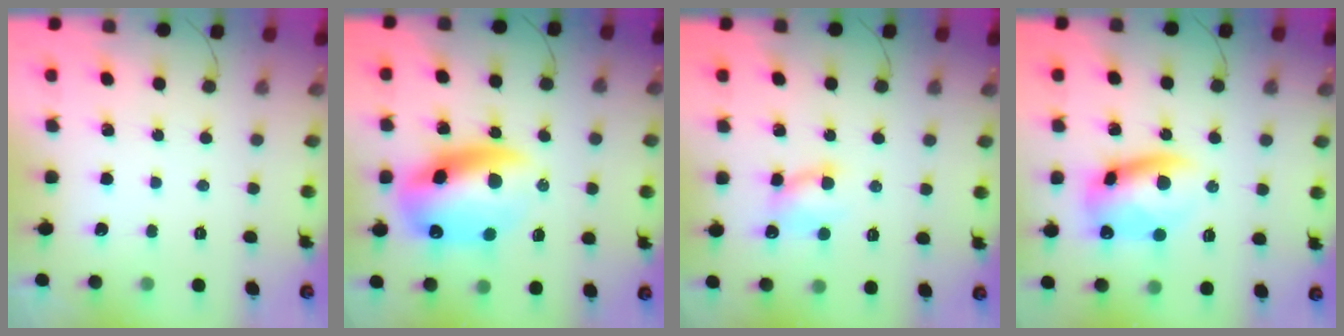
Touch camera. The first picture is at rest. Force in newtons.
{"total": 17.1, "press": 16.5, "slide": 4.4}
{"total": 6.5, "press": 6.4, "slide": 0.9}
{"total": 10.9, "press": 10.7, "slide": 1.9}